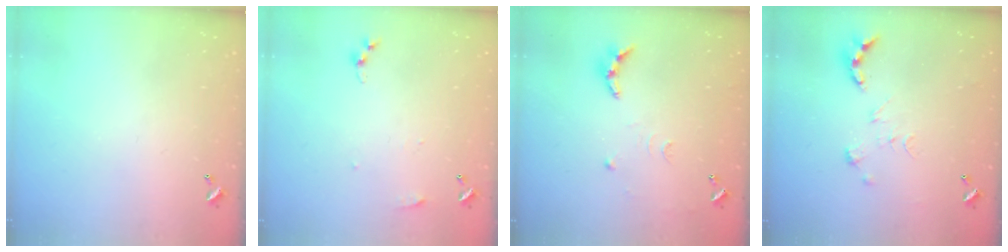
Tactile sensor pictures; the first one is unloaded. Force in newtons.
{"total": 3.8, "press": 3.8, "slide": 0.5}
{"total": 9.0, "press": 9.0, "slide": 0.5}
{"total": 0.0}